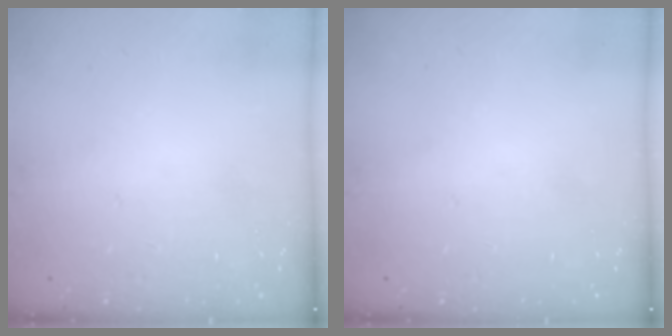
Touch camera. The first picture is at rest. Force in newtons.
{"total": 0.0}